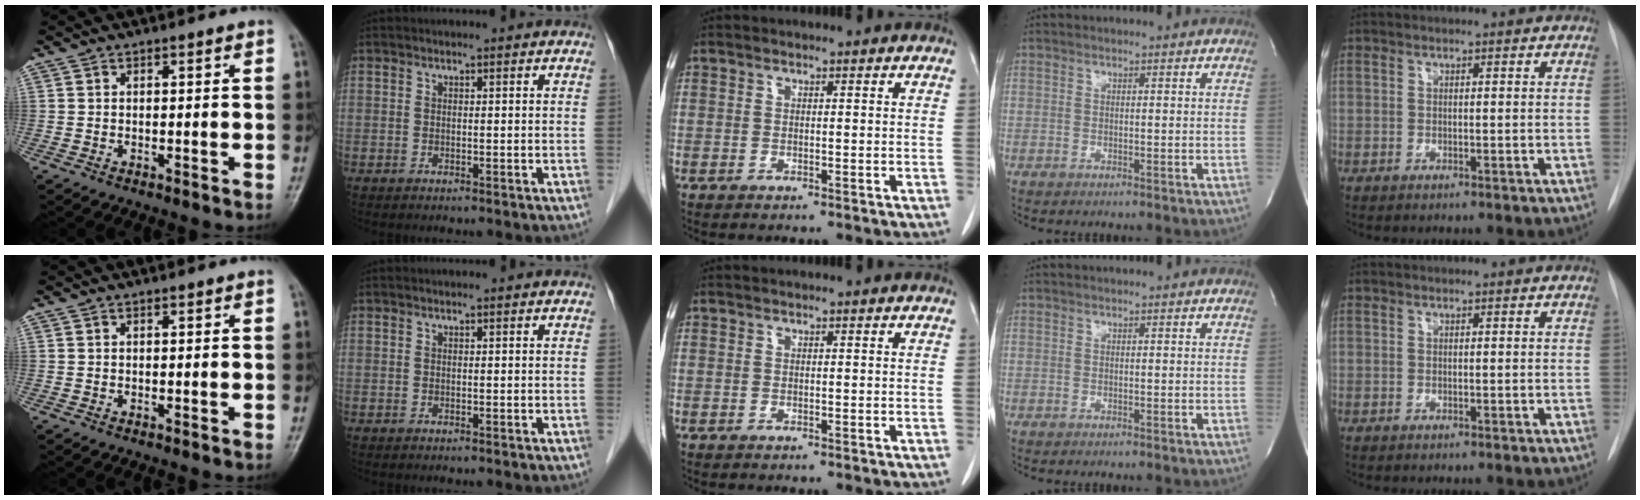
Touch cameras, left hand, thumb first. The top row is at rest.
{}